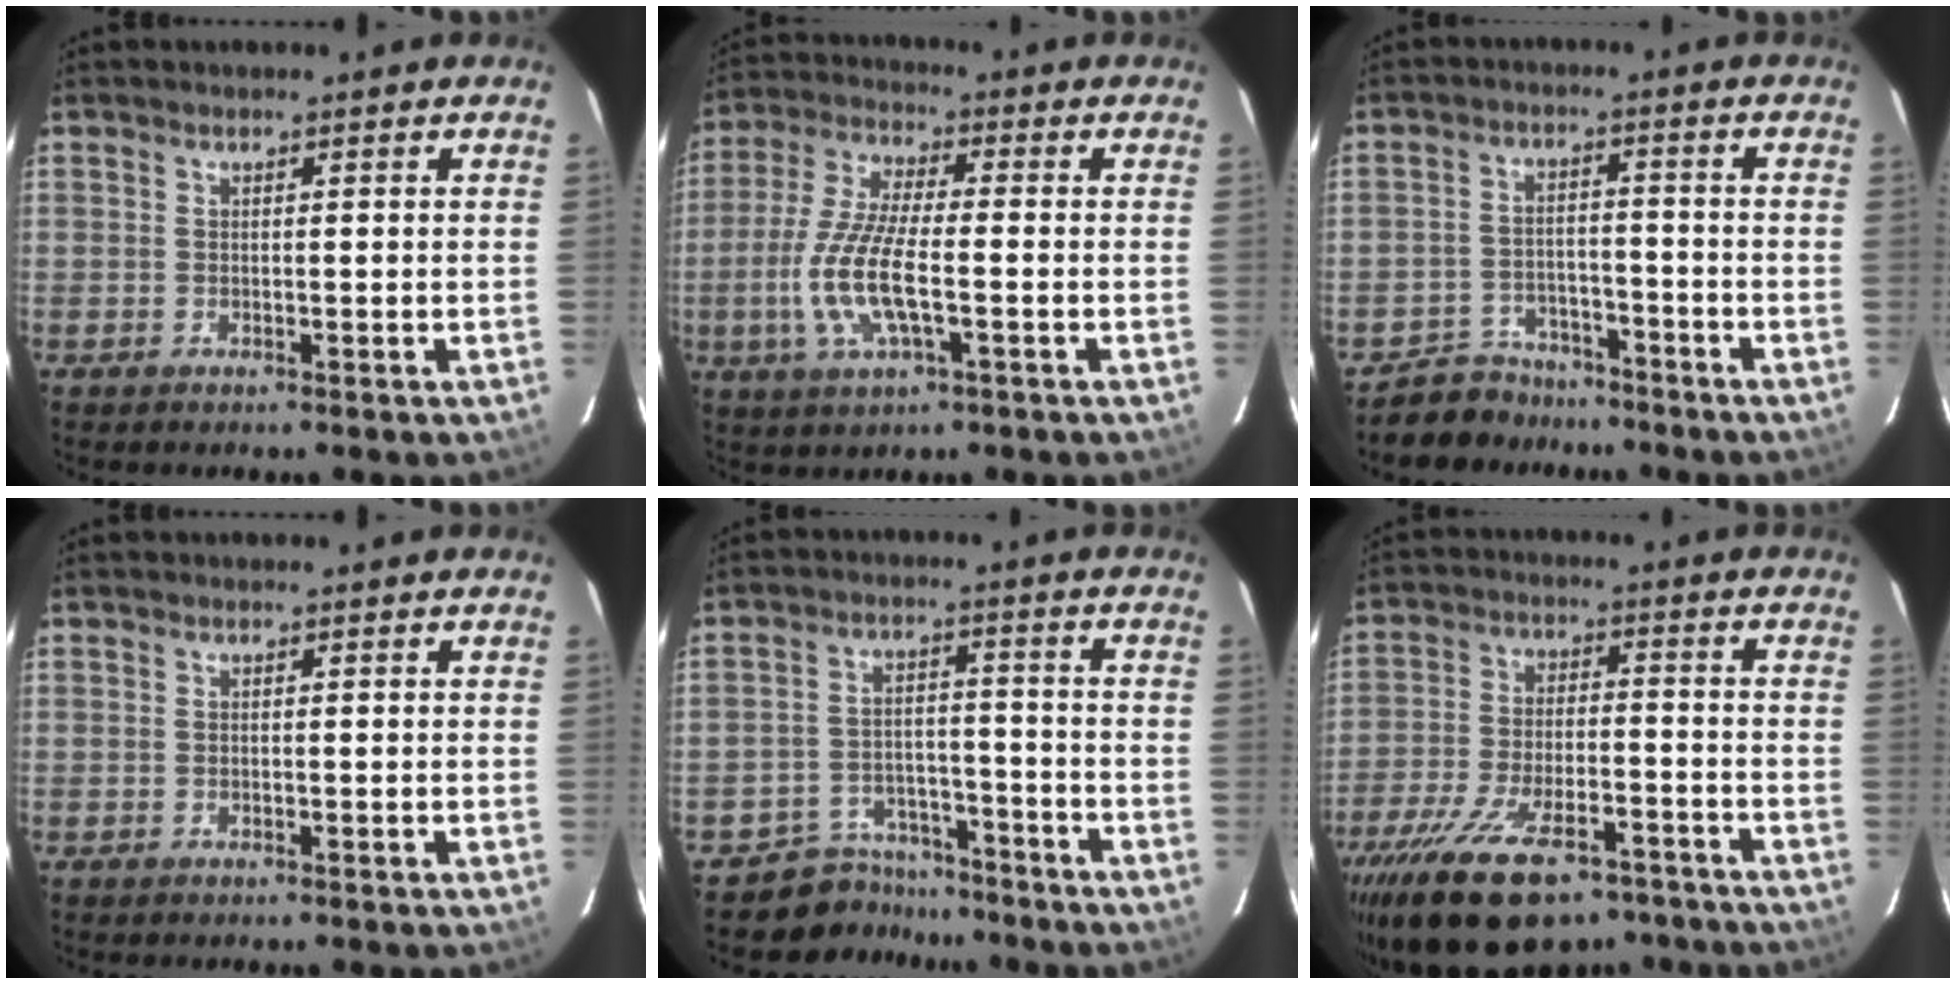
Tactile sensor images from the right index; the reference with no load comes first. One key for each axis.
{"total": 12.1, "fx": -2.9, "fy": 3.5, "fz": 11.2, "tx": -0.240, "ty": -0.005, "tz": -0.059}
{"total": 7.3, "fx": -6.1, "fy": 3.9, "fz": 0.5, "tx": -0.032, "ty": 0.017, "tz": -0.093}
{"total": 0.0}
{"total": 8.0, "fx": -6.8, "fy": 4.1, "fz": -0.1, "tx": -0.015, "ty": 0.029, "tz": -0.103}
{"total": 21.0, "fx": -14.7, "fy": 8.8, "fz": 12.1, "tx": -0.244, "ty": -0.033, "tz": -0.231}